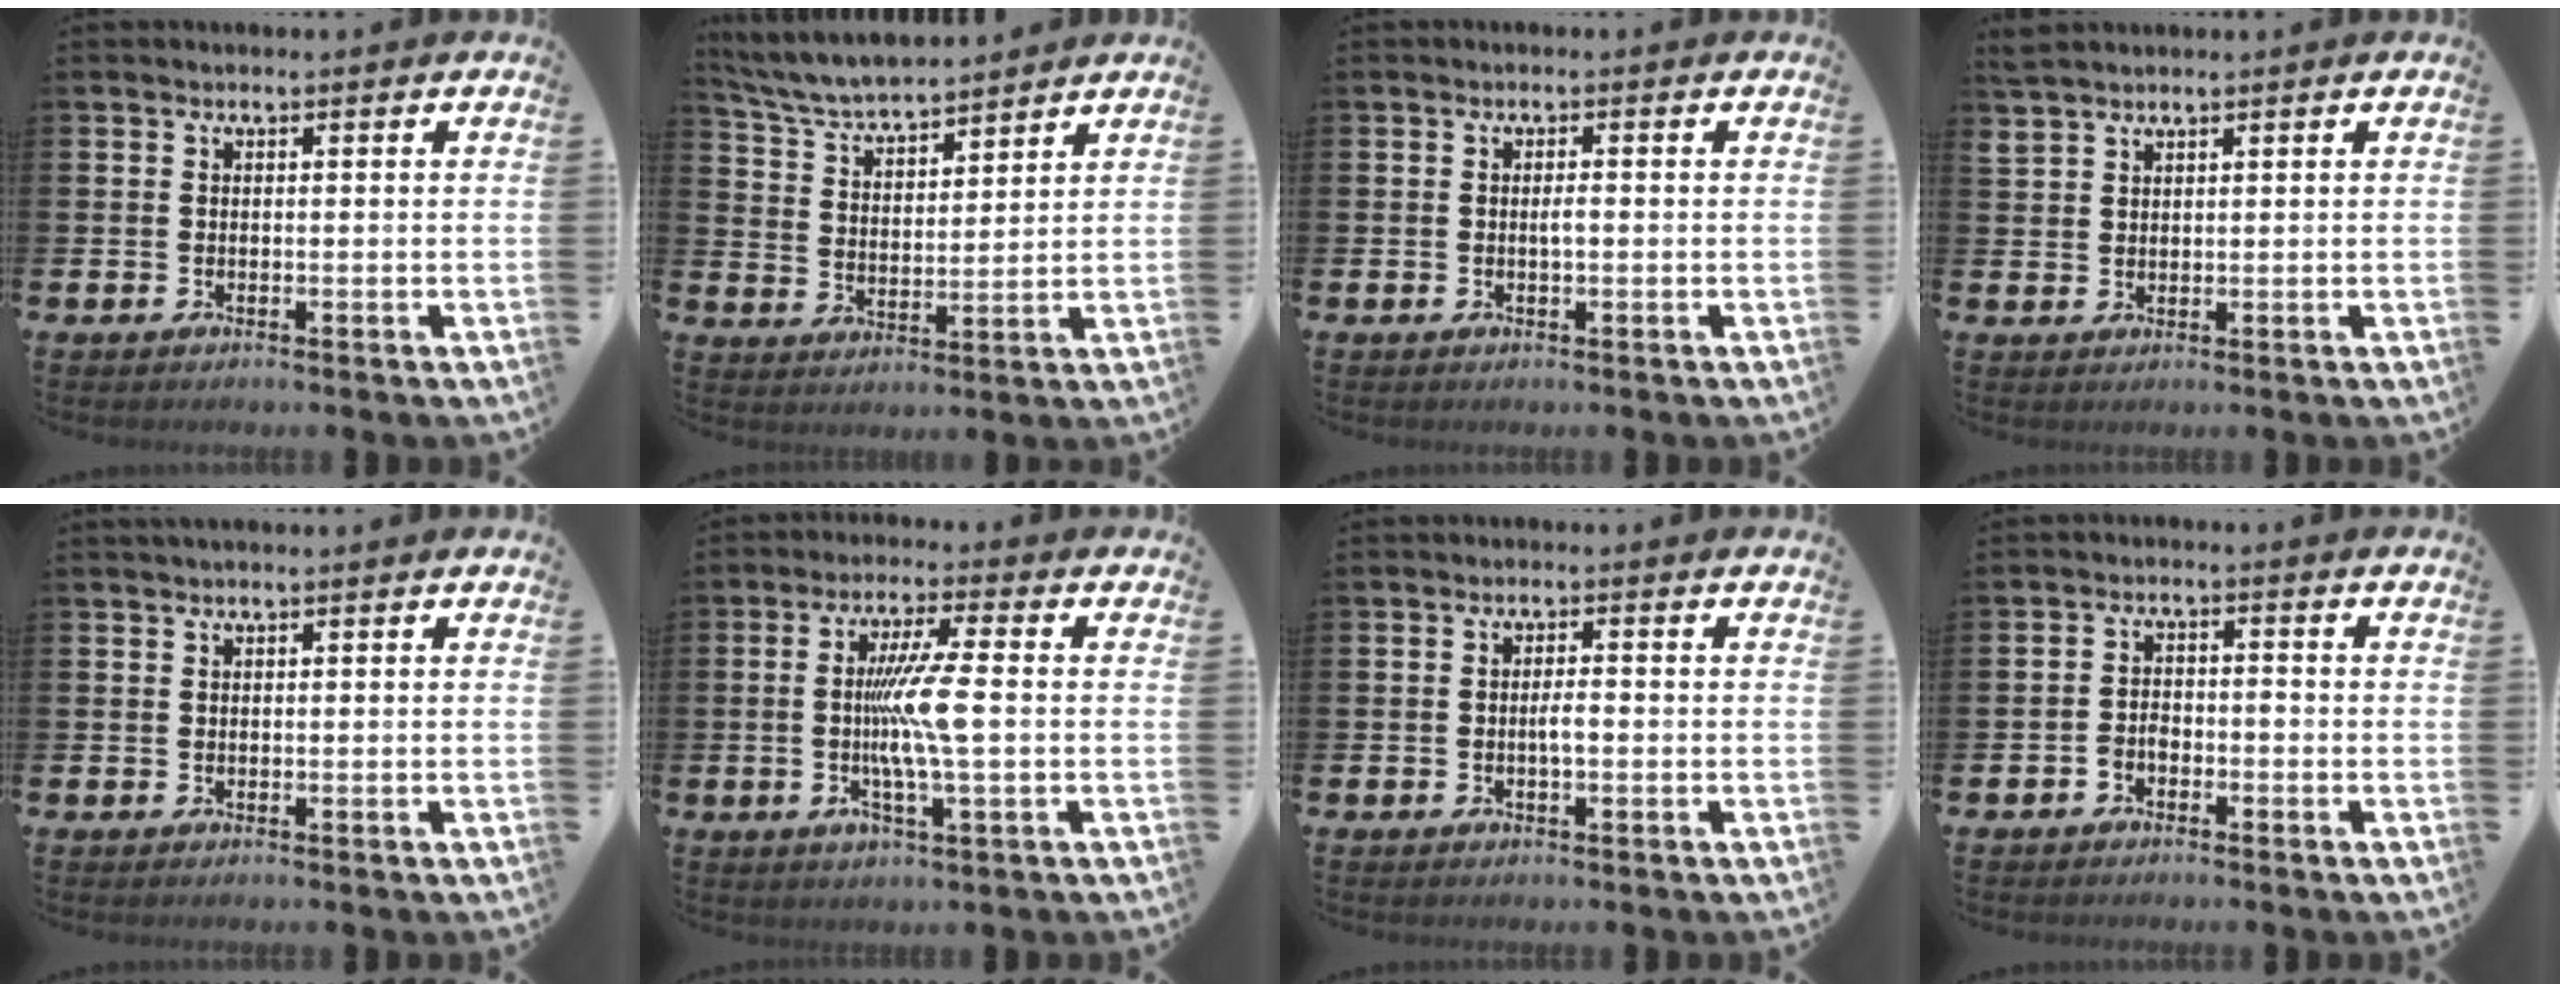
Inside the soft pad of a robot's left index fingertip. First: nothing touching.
{"total": 5.9, "force": [5.7, 0.8, 1.1], "torque": [-0.044, -0.039, 0.098]}
{"total": 1.2, "force": [0.0, 0.4, 1.1], "torque": [-0.014, -0.003, -0.003]}
{"total": 2.4, "force": [2.3, 0.5, 0.3], "torque": [-0.008, -0.002, 0.044]}
{"total": 0.5, "force": [0.4, 0.0, 0.3], "torque": [-0.006, 0.001, 0.008]}
{"total": 7.8, "force": [-0.2, 0.6, 7.7], "torque": [-0.144, 0.002, -0.009]}
{"total": 1.6, "force": [-0.3, 0.5, 1.5], "torque": [-0.021, -0.002, -0.008]}
{"total": 2.0, "force": [-1.4, 1.1, 0.8], "torque": [-0.010, 0.002, -0.033]}